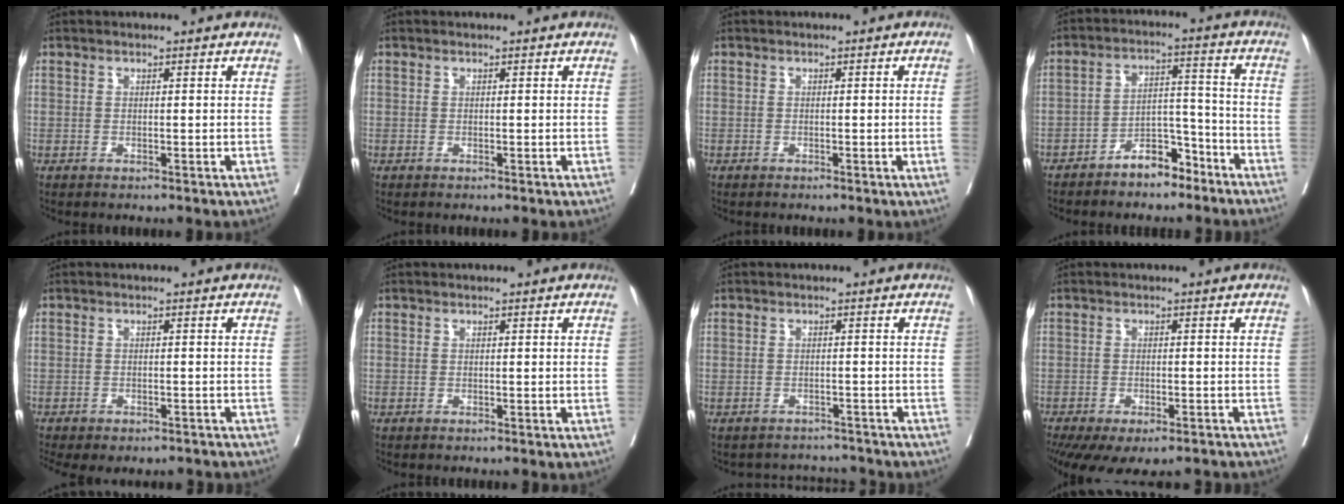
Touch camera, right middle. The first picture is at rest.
{"total": 0.0}
{"total": 1.3, "force": [-0.3, -0.4, 1.2], "torque": [-0.017, -0.001, -0.002]}
{"total": 6.8, "force": [-5.2, 3.0, 3.2], "torque": [-0.054, 0.024, -0.087]}
{"total": 9.3, "force": [-7.1, 4.5, 3.9], "torque": [-0.083, -0.002, -0.086]}
{"total": 0.0}
{"total": 3.7, "force": [-3.4, 0.9, -1.2], "torque": [0.017, 0.010, -0.046]}
{"total": 13.5, "force": [-10.2, 5.3, 7.0], "torque": [-0.158, -0.019, -0.135]}